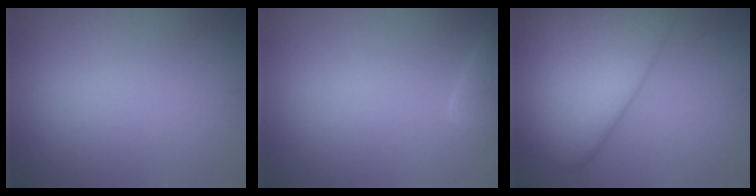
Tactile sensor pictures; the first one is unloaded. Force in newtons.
{"total": 2.0, "press": 2.0, "slide": 0.2}
{"total": 10.4, "press": 10.4, "slide": 0.2}